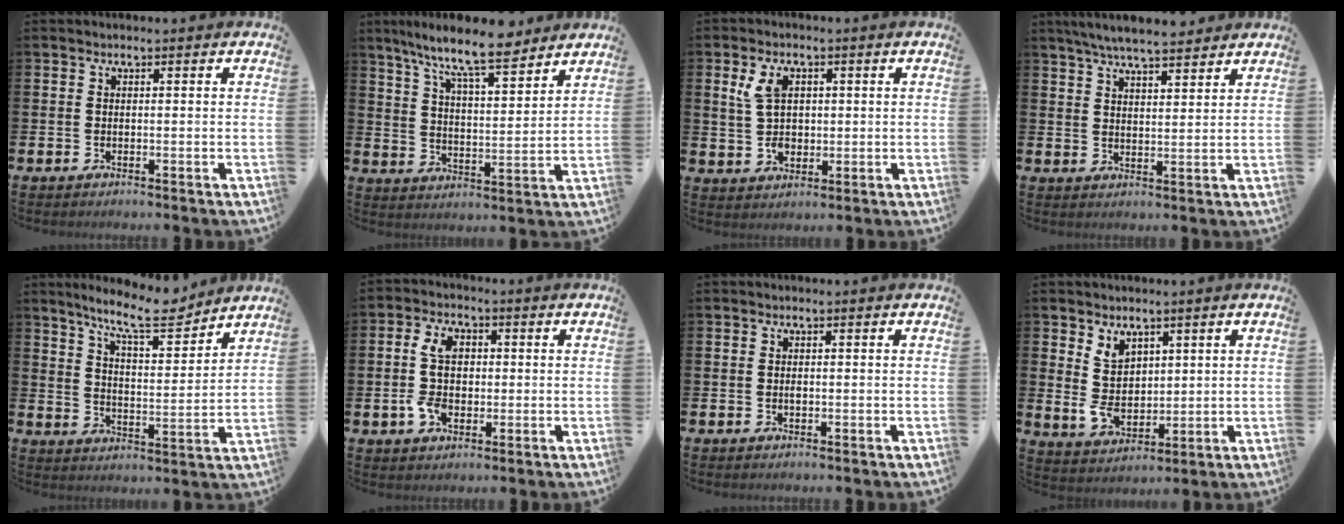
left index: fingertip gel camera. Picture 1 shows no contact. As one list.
[{"total": 9.9, "force": [8.7, 1.5, 4.3], "torque": [-0.103, -0.045, 0.152]}, {"total": 5.2, "force": [1.8, 3.5, 3.5], "torque": [-0.059, 0.007, 0.026]}, {"total": 5.9, "force": [5.6, 0.7, 1.8], "torque": [-0.047, -0.020, 0.102]}, {"total": 9.9, "force": [8.8, 1.7, 4.1], "torque": [-0.095, -0.046, 0.157]}, {"total": 7.2, "force": [0.3, 4.7, 5.5], "torque": [-0.117, 0.011, 0.002]}, {"total": 0.6, "force": [0.0, 0.4, 0.5], "torque": [-0.007, 0.000, -0.001]}, {"total": 5.4, "force": [2.0, 4.2, 2.7], "torque": [-0.052, 0.006, 0.036]}]